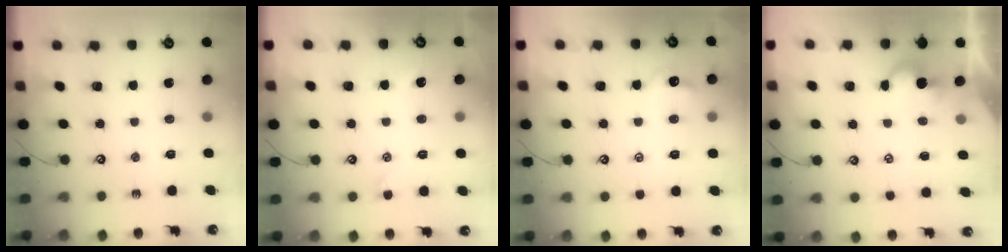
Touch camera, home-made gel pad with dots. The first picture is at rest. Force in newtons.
{"total": 1.0, "press": 0.9, "slide": 0.4}
{"total": 2.5, "press": 2.4, "slide": 0.6}
{"total": 3.8, "press": 3.8, "slide": 0.1}